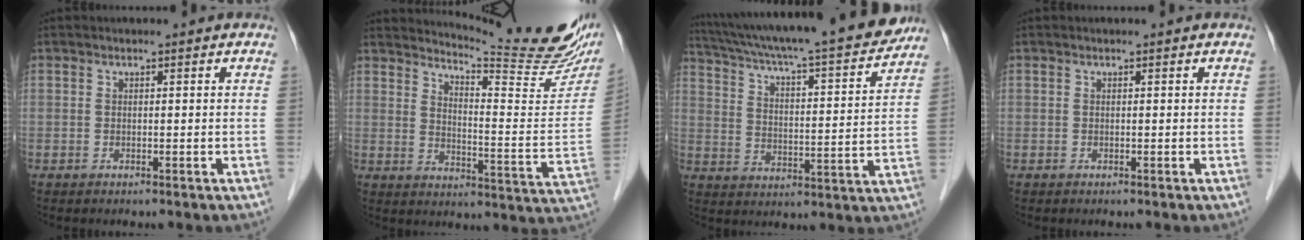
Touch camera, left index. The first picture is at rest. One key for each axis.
{"total": 19.7, "fx": 17.9, "fy": 0.6, "fz": 8.2, "tx": -0.124, "ty": -0.097, "tz": 0.221}
{"total": 24.8, "fx": 21.9, "fy": 1.8, "fz": 11.6, "tx": -0.196, "ty": -0.014, "tz": 0.310}
{"total": 0.0}